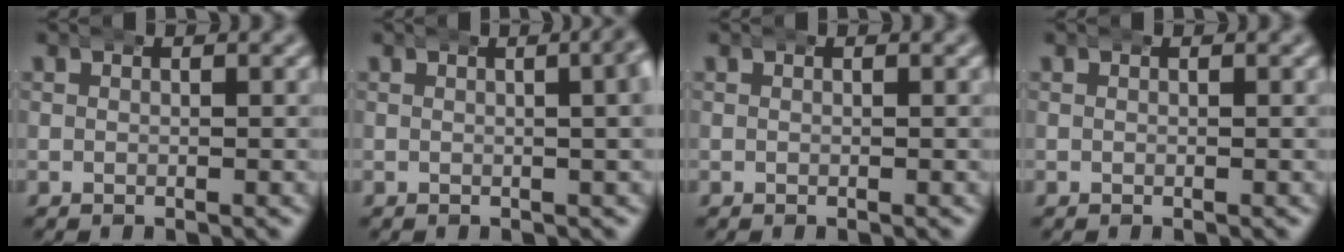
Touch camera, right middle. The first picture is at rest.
{"total": 4.5, "force": [1.5, 1.8, 3.8], "torque": [-0.018, 0.022, 0.009]}
{"total": 0.0}
{"total": 0.0}